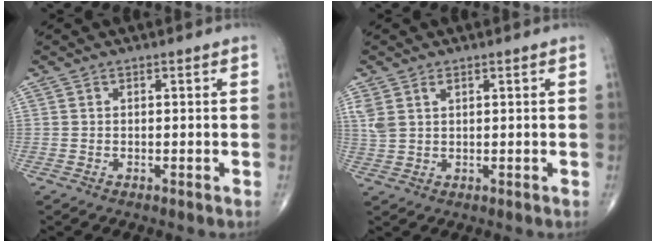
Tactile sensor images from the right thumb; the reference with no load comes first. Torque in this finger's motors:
{"motor_torque": [-0.03, -0.07, 0.22, 0.32, 0.00]}